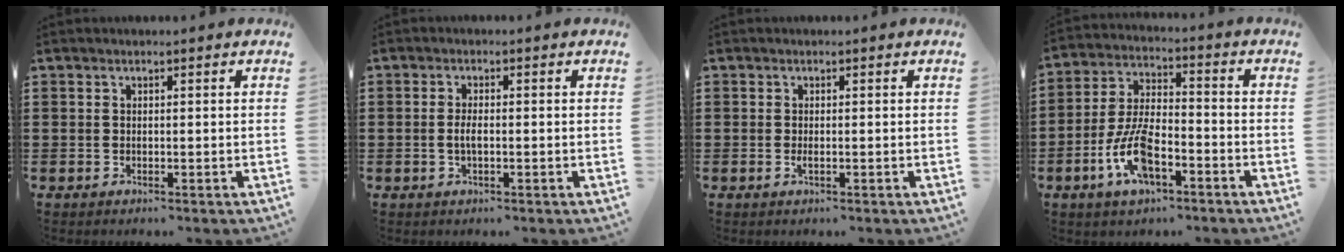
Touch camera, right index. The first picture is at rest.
{"total": 2.1, "force": [-0.2, 0.4, 2.1], "torque": [-0.047, -0.006, -0.005]}
{"total": 0.8, "force": [-0.1, 0.0, 0.8], "torque": [-0.025, -0.011, -0.002]}
{"total": 9.2, "force": [-3.9, 3.8, 7.3], "torque": [-0.167, -0.005, -0.073]}